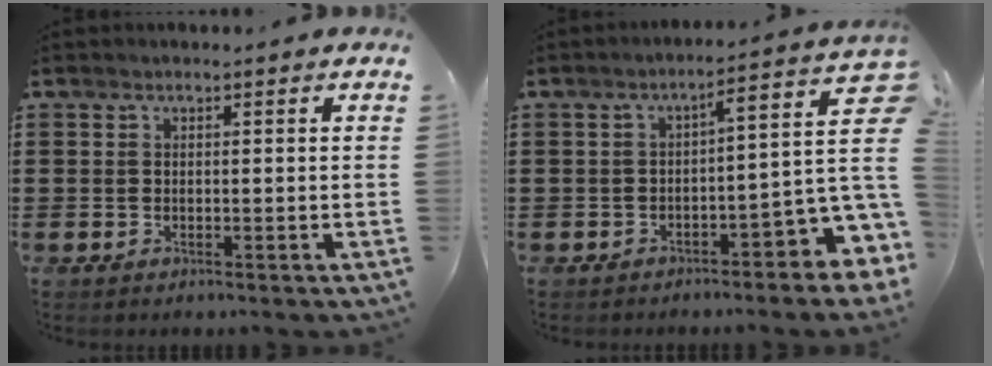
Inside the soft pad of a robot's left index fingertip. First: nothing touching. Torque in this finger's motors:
{"motor_torque": [0.85, 0.31, 1.05, 0.17]}